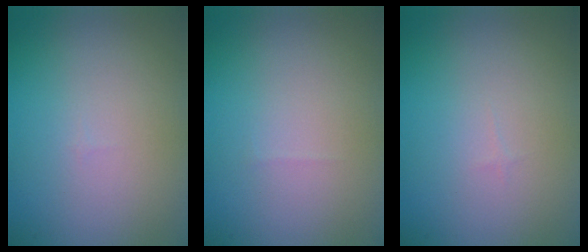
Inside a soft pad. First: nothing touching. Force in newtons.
{"total": 0.0}
{"total": 0.0}